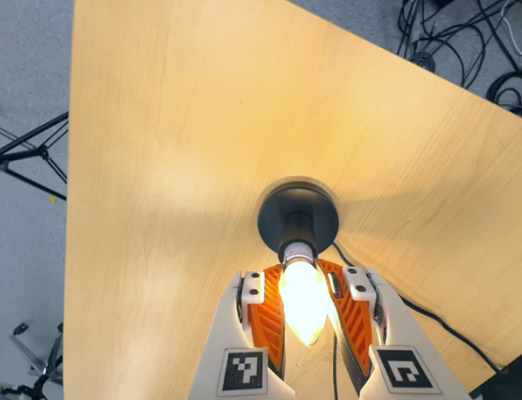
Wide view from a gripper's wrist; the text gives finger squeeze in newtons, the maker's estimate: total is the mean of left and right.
{"total": 21.6, "left": 25.6, "right": 17.6}